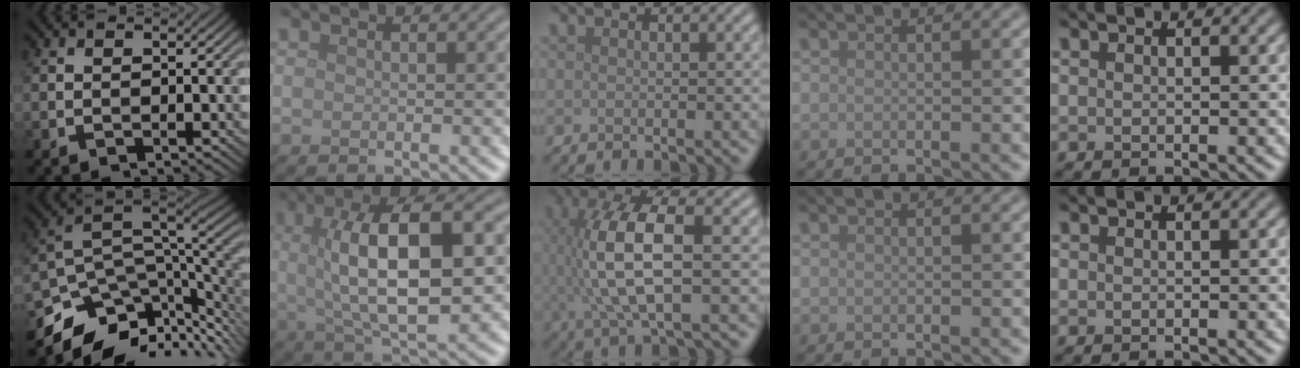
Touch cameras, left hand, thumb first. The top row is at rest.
{"thumb": {"total": 11.3, "force": [-5.1, 6.5, 7.7], "torque": [-0.157, -0.023, -0.082]}, "index": {"total": 11.0, "force": [1.1, 4.0, 10.2], "torque": [-0.159, 0.010, 0.017]}, "middle": {"total": 8.0, "force": [0.4, 2.6, 7.5], "torque": [-0.162, 0.004, 0.010]}}